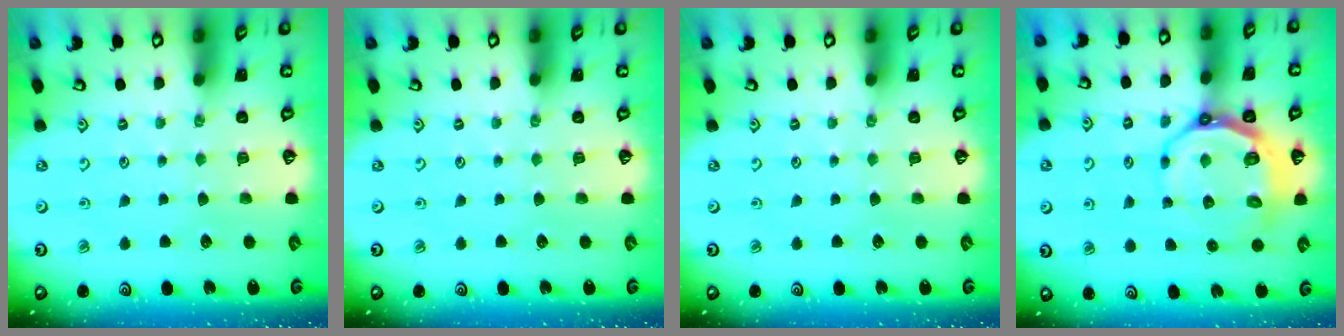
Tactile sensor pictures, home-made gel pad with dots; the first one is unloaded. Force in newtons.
{"total": 0.0}
{"total": 0.0}
{"total": 10.0, "press": 9.2, "slide": 3.8}